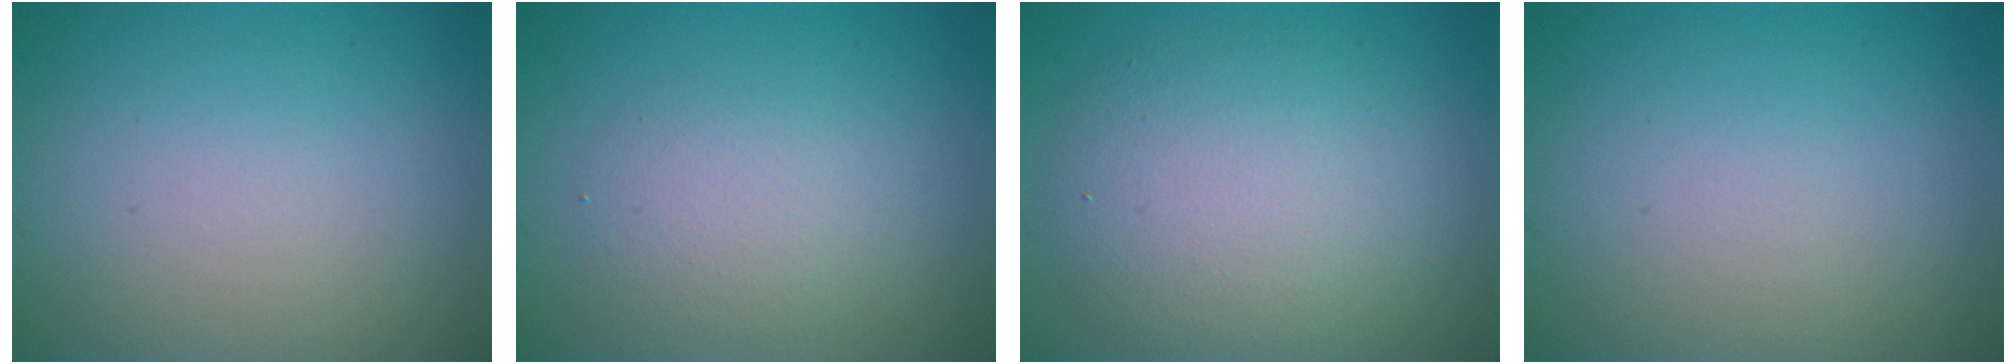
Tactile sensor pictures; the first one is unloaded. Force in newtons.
{"total": 2.4, "press": 2.4, "slide": 0.2}
{"total": 6.7, "press": 6.7, "slide": 0.5}
{"total": 0.0}